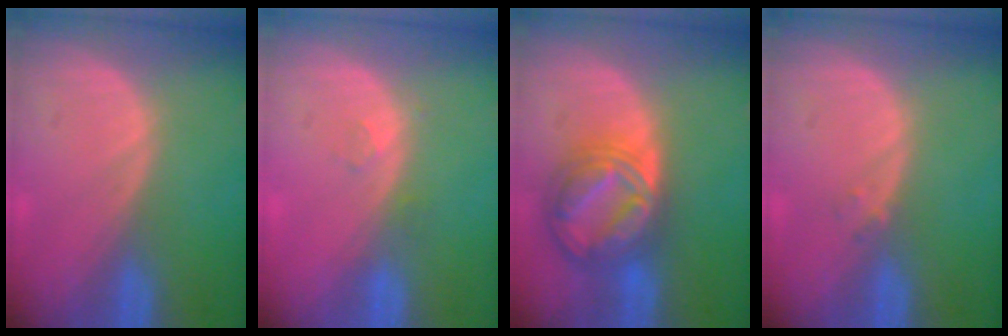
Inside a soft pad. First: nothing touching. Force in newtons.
{"total": 1.4, "press": 1.3, "slide": 0.6}
{"total": 9.1, "press": 9.0, "slide": 0.6}
{"total": 0.9, "press": 0.9, "slide": 0.2}